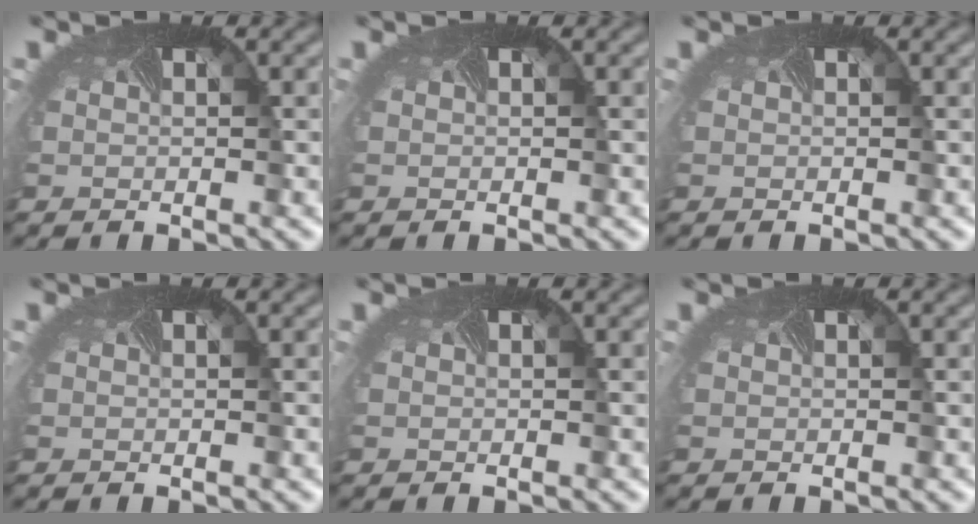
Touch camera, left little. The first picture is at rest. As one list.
[{"total": 0.0}, {"total": 0.0}, {"total": 0.0}, {"total": 0.0}, {"total": 0.0}]